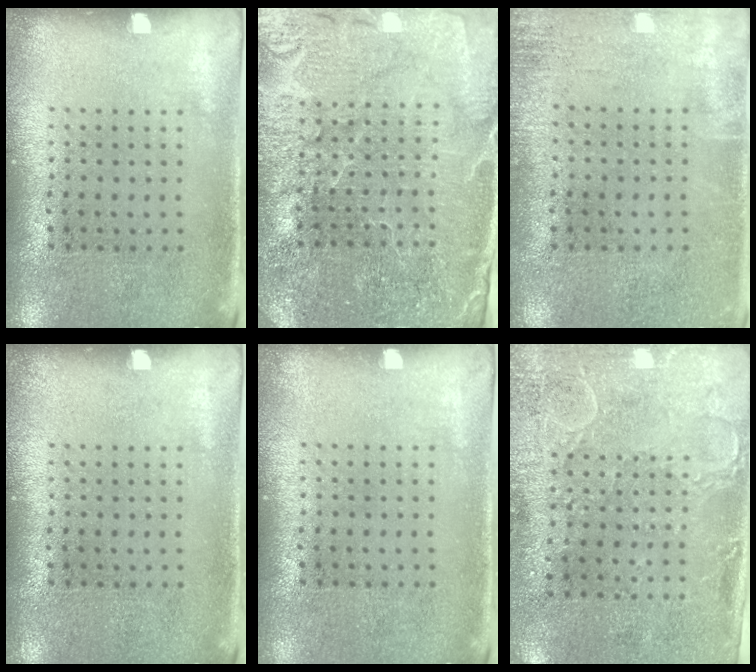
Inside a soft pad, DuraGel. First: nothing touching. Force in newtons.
{"total": 4.1, "press": 4.0, "slide": 1.2}
{"total": 1.5, "press": 1.5, "slide": 0.2}
{"total": 0.0}
{"total": 0.0}
{"total": 3.0, "press": 2.3, "slide": 1.9}